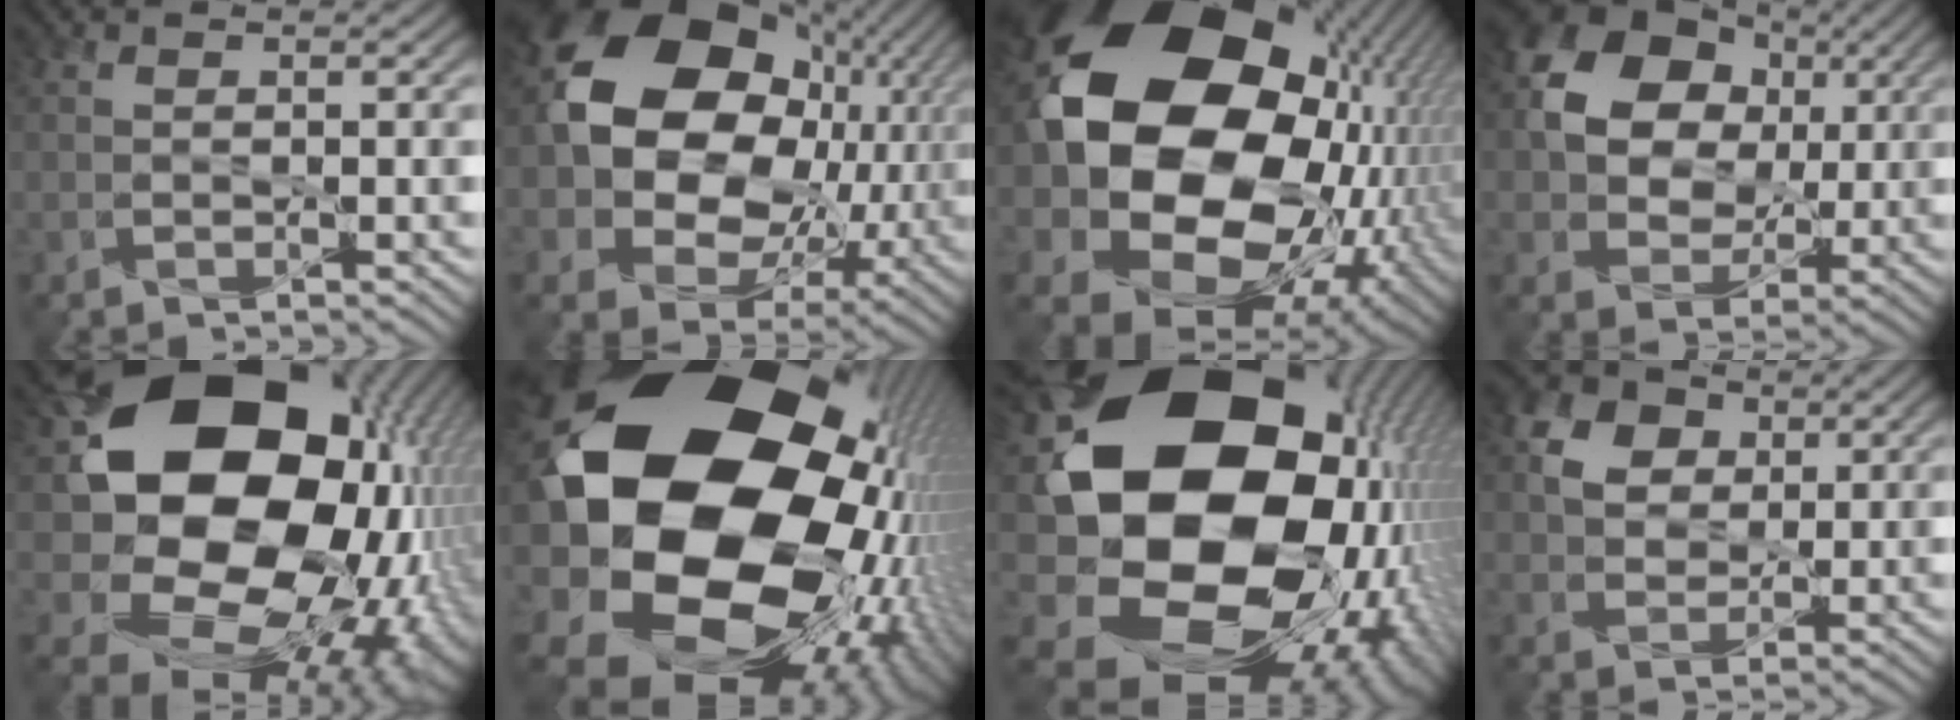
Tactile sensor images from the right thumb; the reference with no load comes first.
{"total": 19.3, "force": [2.4, 14.9, 12.1], "torque": [-0.250, -0.016, 0.061]}
{"total": 23.1, "force": [2.8, 17.0, 15.3], "torque": [-0.330, -0.061, 0.098]}
{"total": 13.5, "force": [3.4, 10.4, 8.0], "torque": [-0.168, 0.023, 0.054]}
{"total": 22.1, "force": [2.6, 17.3, 13.5], "torque": [-0.283, -0.071, 0.100]}
{"total": 24.9, "force": [2.6, 19.3, 15.5], "torque": [-0.329, -0.083, 0.046]}
{"total": 23.2, "force": [0.2, 17.7, 14.9], "torque": [-0.314, -0.086, 0.035]}
{"total": 5.8, "force": [2.1, 4.6, 2.8], "torque": [-0.069, 0.007, 0.029]}